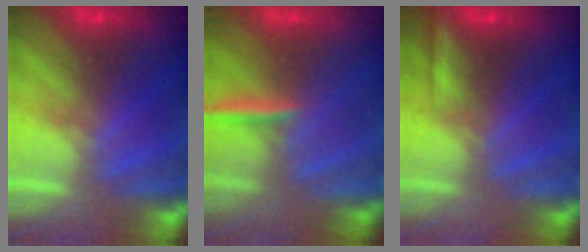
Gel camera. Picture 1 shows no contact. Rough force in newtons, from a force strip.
{"total": 2.8}
{"total": 2.2}